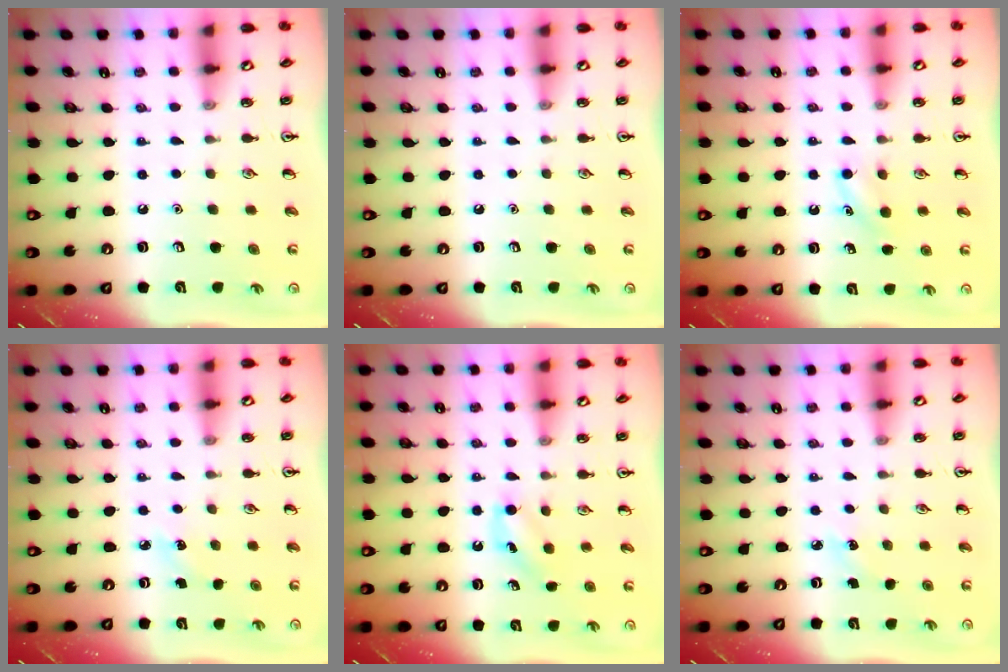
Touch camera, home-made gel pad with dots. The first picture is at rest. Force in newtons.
{"total": 0.0}
{"total": 4.5, "press": 4.2, "slide": 1.4}
{"total": 2.8, "press": 2.6, "slide": 1.0}
{"total": 5.3, "press": 5.0, "slide": 1.7}
{"total": 2.8, "press": 2.6, "slide": 1.0}